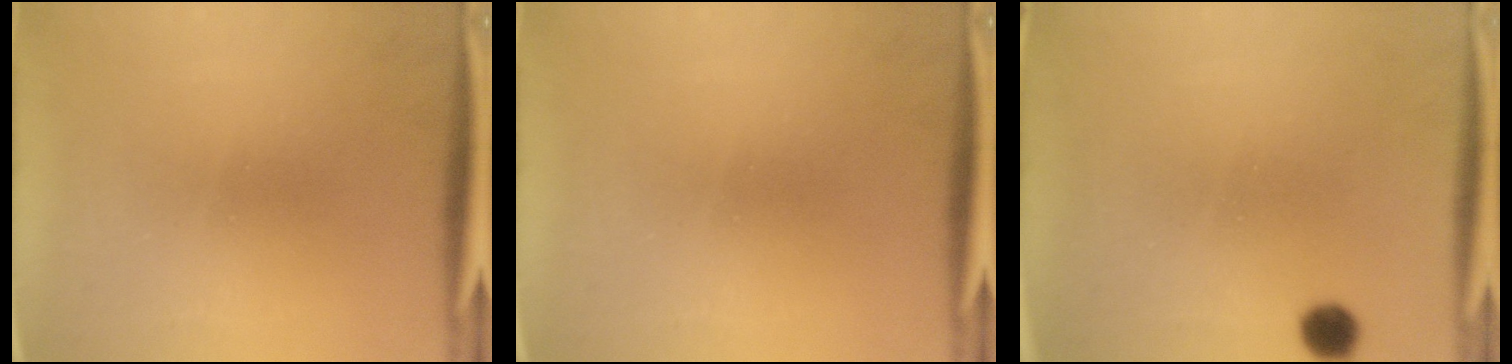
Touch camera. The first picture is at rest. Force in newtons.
{"total": 0.0}
{"total": 3.2}